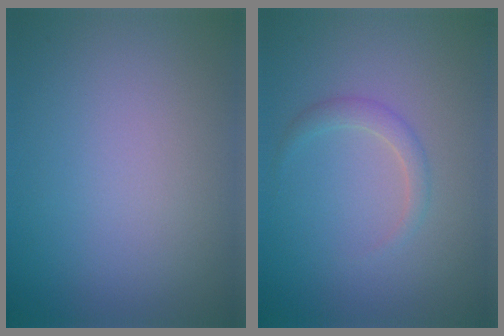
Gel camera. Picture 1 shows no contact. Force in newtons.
{"total": 1.4, "press": 1.4, "slide": 0.1}